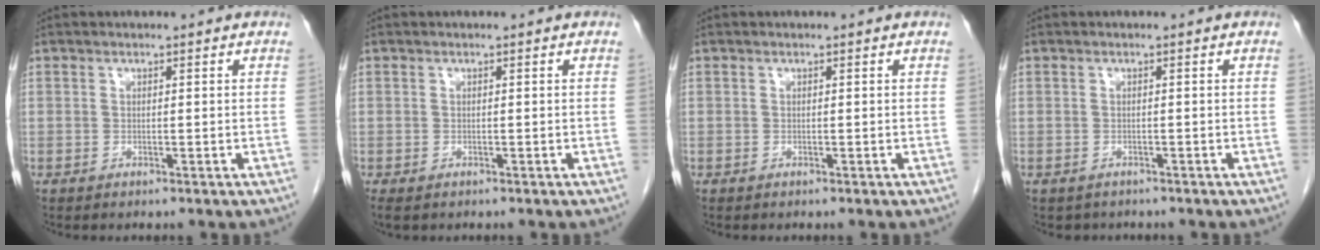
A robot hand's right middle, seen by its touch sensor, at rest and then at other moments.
{"total": 2.5, "force": [-1.8, 1.2, 1.2], "torque": [-0.024, -0.007, -0.027]}
{"total": 0.0}
{"total": 2.0, "force": [-1.7, 1.1, 0.1], "torque": [-0.008, 0.001, -0.024]}